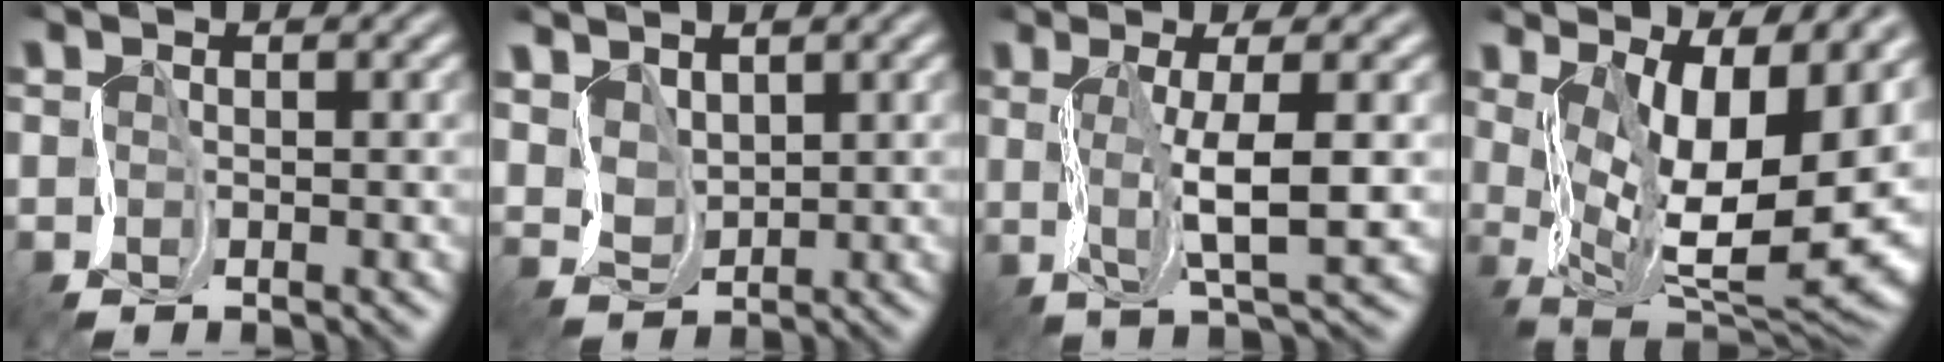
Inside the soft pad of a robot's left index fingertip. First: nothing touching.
{"total": 3.0, "force": [2.6, 1.5, 0.5], "torque": [-0.026, 0.004, 0.059]}
{"total": 5.8, "force": [0.9, 1.3, 5.6], "torque": [-0.092, 0.008, 0.017]}
{"total": 15.5, "force": [2.7, 6.6, 13.7], "torque": [-0.196, -0.008, 0.072]}